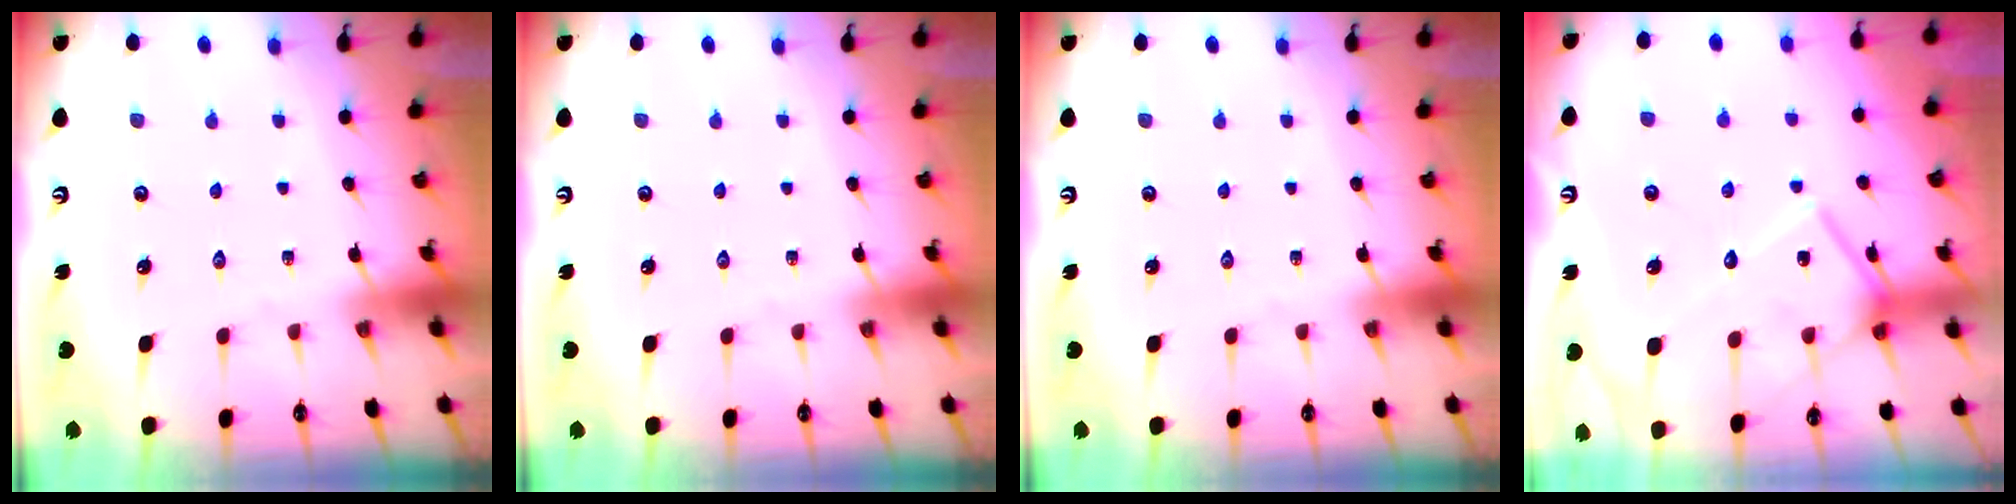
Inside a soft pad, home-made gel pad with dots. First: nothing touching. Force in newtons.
{"total": 0.0}
{"total": 0.0}
{"total": 15.5, "press": 15.4, "slide": 1.2}